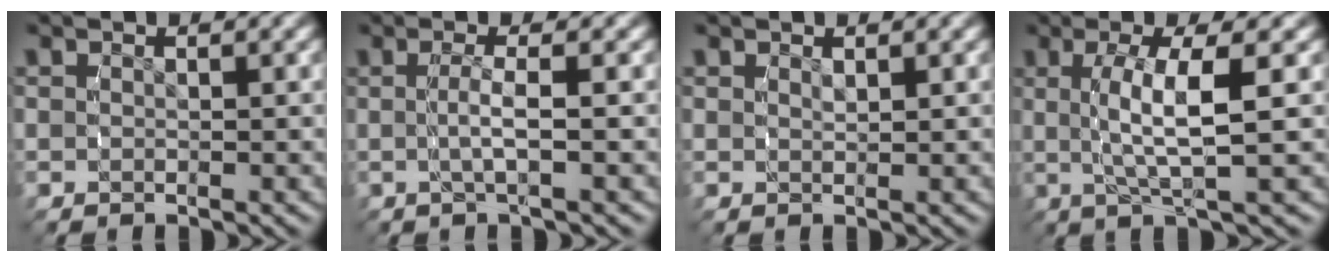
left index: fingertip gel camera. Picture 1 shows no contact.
{"total": 2.0, "force": [-0.2, -0.6, 1.9], "torque": [-0.035, 0.006, -0.008]}
{"total": 0.8, "force": [0.6, -0.5, -0.1], "torque": [0.013, 0.002, 0.011]}
{"total": 4.5, "force": [0.4, -0.1, 4.5], "torque": [-0.075, 0.013, 0.002]}